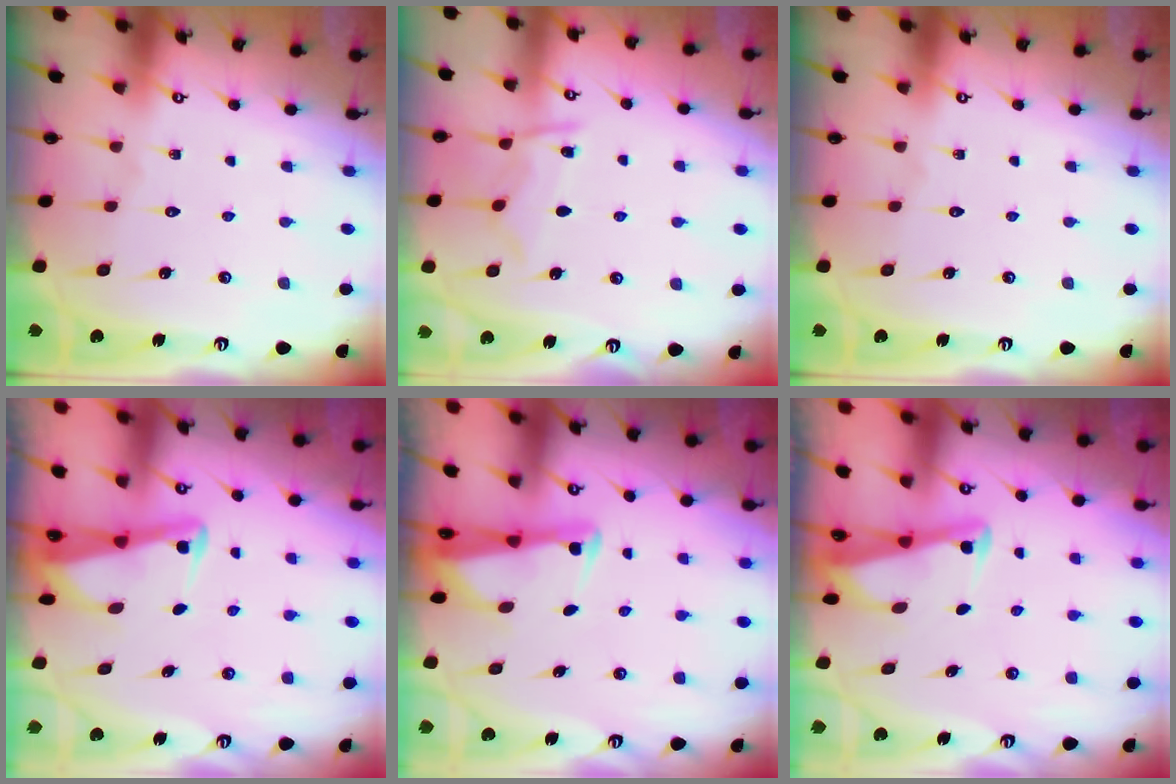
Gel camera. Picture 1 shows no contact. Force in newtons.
{"total": 8.5, "press": 8.4, "slide": 0.9}
{"total": 0.0}
{"total": 2.9, "press": 2.9, "slide": 0.3}
{"total": 2.4, "press": 2.4, "slide": 0.5}
{"total": 2.8, "press": 2.8, "slide": 0.3}